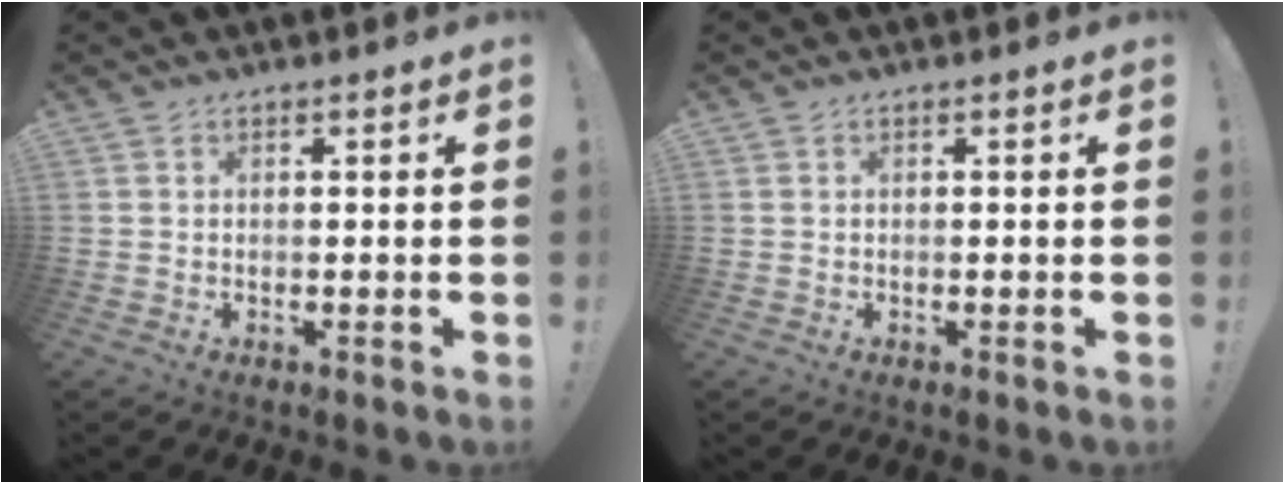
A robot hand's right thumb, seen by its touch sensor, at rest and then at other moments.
{"total": 0.0}